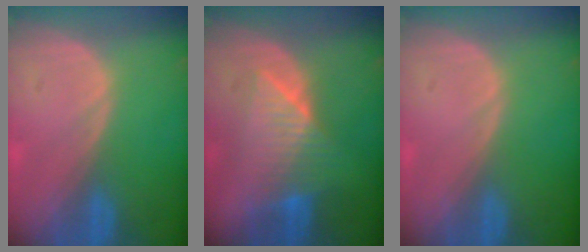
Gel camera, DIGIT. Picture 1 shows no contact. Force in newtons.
{"total": 7.1, "press": 7.0, "slide": 1.1}
{"total": 0.0}